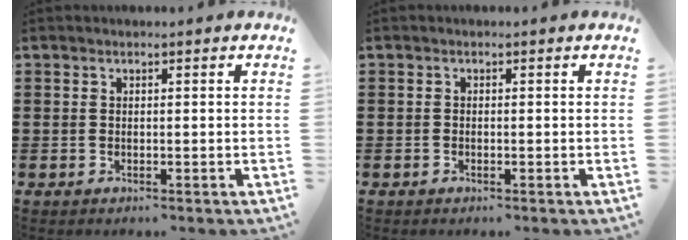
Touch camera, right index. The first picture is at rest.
{"total": 0.0}